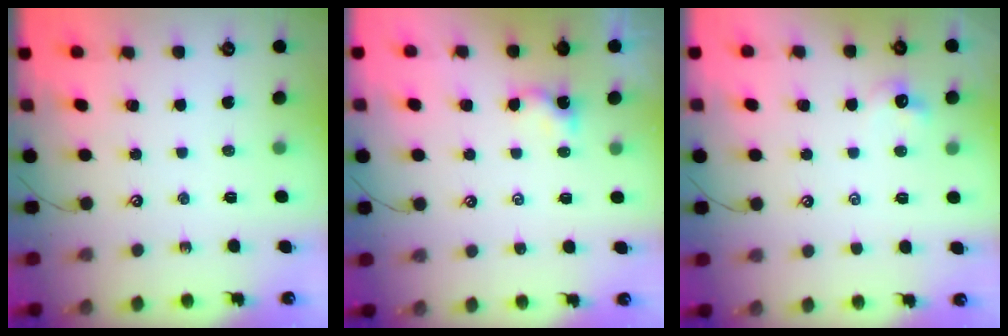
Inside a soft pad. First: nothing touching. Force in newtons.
{"total": 0.8, "press": 0.8, "slide": 0.1}
{"total": 0.0}